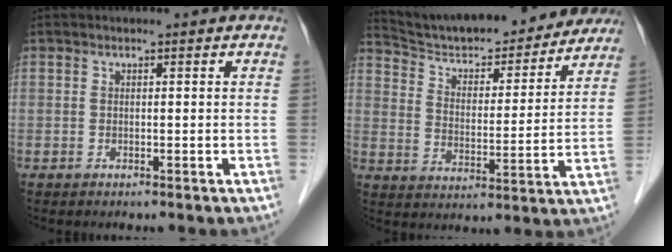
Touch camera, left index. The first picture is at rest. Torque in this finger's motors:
{"motor_torque": [-0.56, -1.20, 0.30, 0.04]}